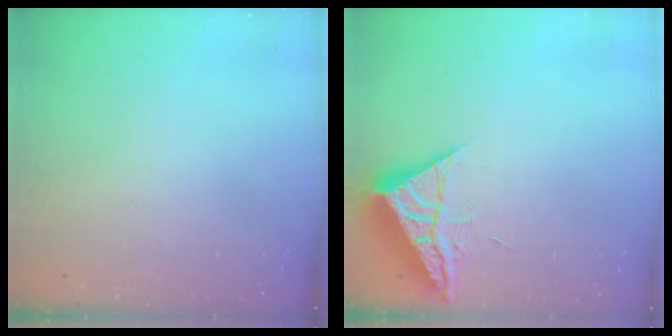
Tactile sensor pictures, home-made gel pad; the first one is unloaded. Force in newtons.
{"total": 6.4, "press": 6.4, "slide": 0.2}